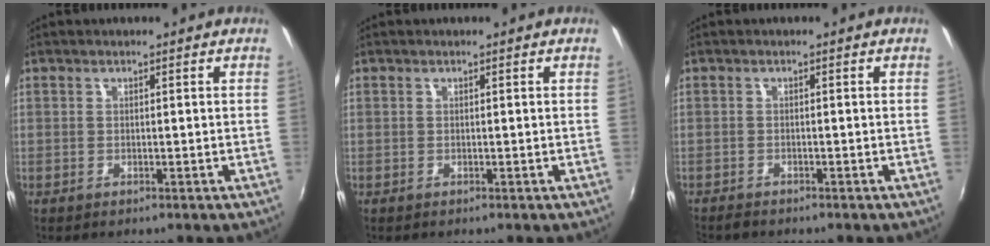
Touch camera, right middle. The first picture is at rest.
{"total": 0.0}
{"total": 1.8, "force": [-1.8, 0.4, 0.3], "torque": [-0.014, -0.010, -0.035]}